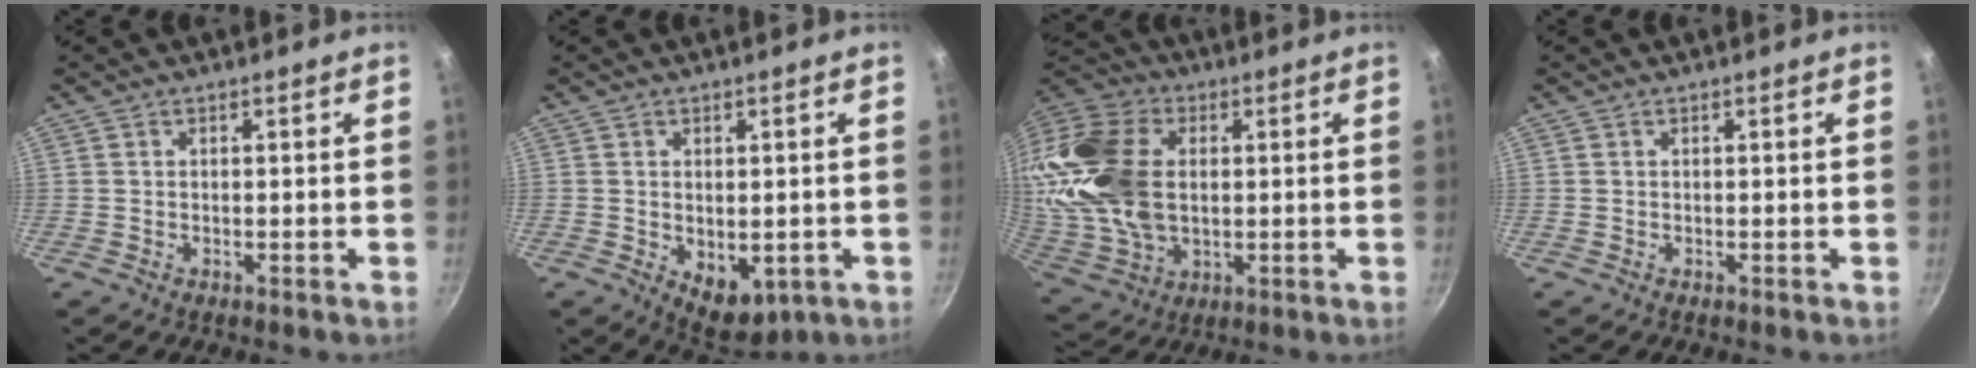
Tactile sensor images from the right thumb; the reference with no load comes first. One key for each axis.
{"total": 7.3, "fx": -1.2, "fy": 4.7, "fz": 5.4, "tx": -0.056, "ty": -0.012, "tz": -0.003}
{"total": 24.1, "fx": 2.9, "fy": 16.3, "fz": 17.5, "tx": -0.363, "ty": 0.008, "tz": 0.058}
{"total": 0.0}